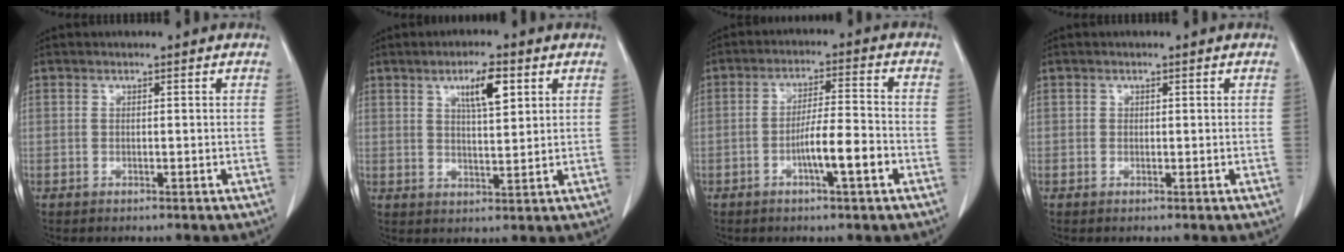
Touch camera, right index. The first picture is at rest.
{"total": 6.7, "force": [3.1, 1.8, 5.6], "torque": [-0.099, 0.002, 0.054]}
{"total": 7.5, "force": [-2.8, 0.8, 6.9], "torque": [-0.122, 0.005, -0.047]}
{"total": 0.6, "force": [0.1, 0.5, 0.2], "torque": [-0.007, 0.007, 0.003]}